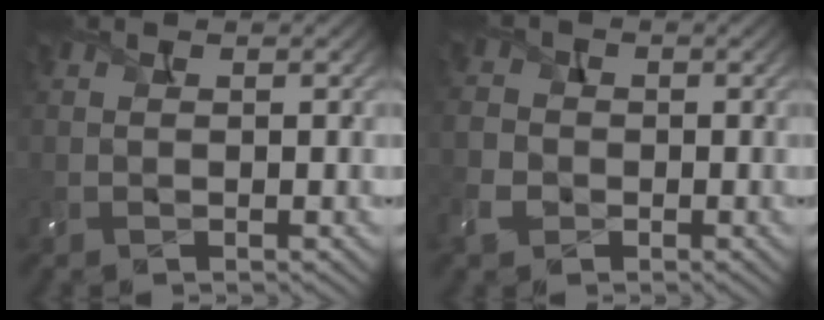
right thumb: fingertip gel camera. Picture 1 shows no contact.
{"total": 4.2, "force": [-1.9, 3.4, 1.8], "torque": [-0.062, -0.009, -0.048]}